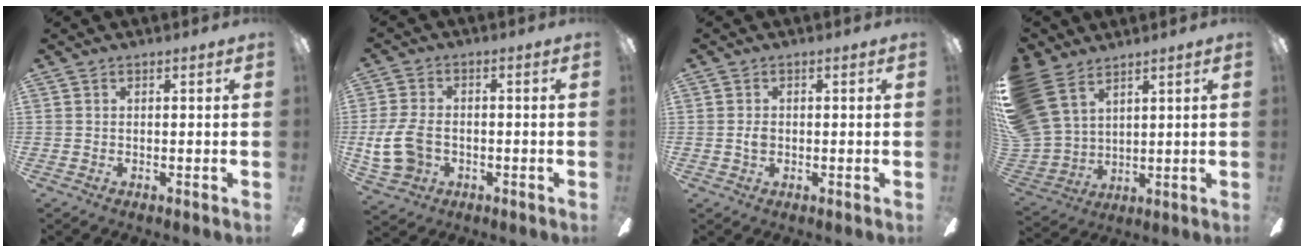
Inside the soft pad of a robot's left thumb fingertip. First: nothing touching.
{"total": 9.6, "force": [-1.9, 7.0, 6.3], "torque": [-0.143, 0.014, -0.031]}
{"total": 1.7, "force": [-0.1, 1.2, 1.1], "torque": [-0.020, 0.004, -0.002]}
{"total": 16.0, "force": [8.9, 10.3, 8.3], "torque": [-0.206, -0.037, 0.175]}